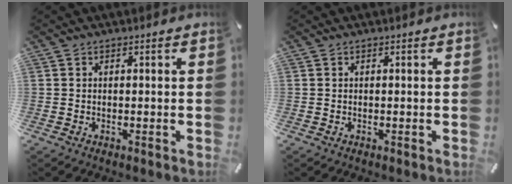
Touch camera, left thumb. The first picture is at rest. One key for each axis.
{"total": 0.0}